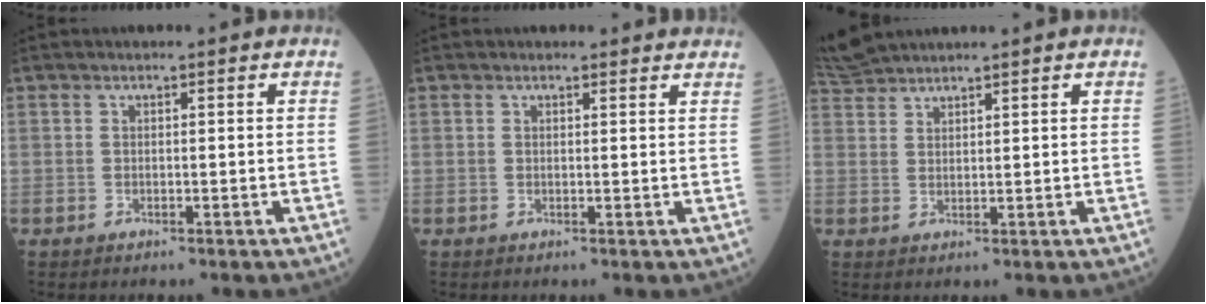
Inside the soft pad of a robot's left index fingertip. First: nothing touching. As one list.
[{"total": 2.3, "force": [2.2, 0.6, 0.1], "torque": [-0.003, -0.002, 0.015]}, {"total": 4.4, "force": [4.3, -0.2, 0.9], "torque": [-0.031, 0.023, 0.094]}]